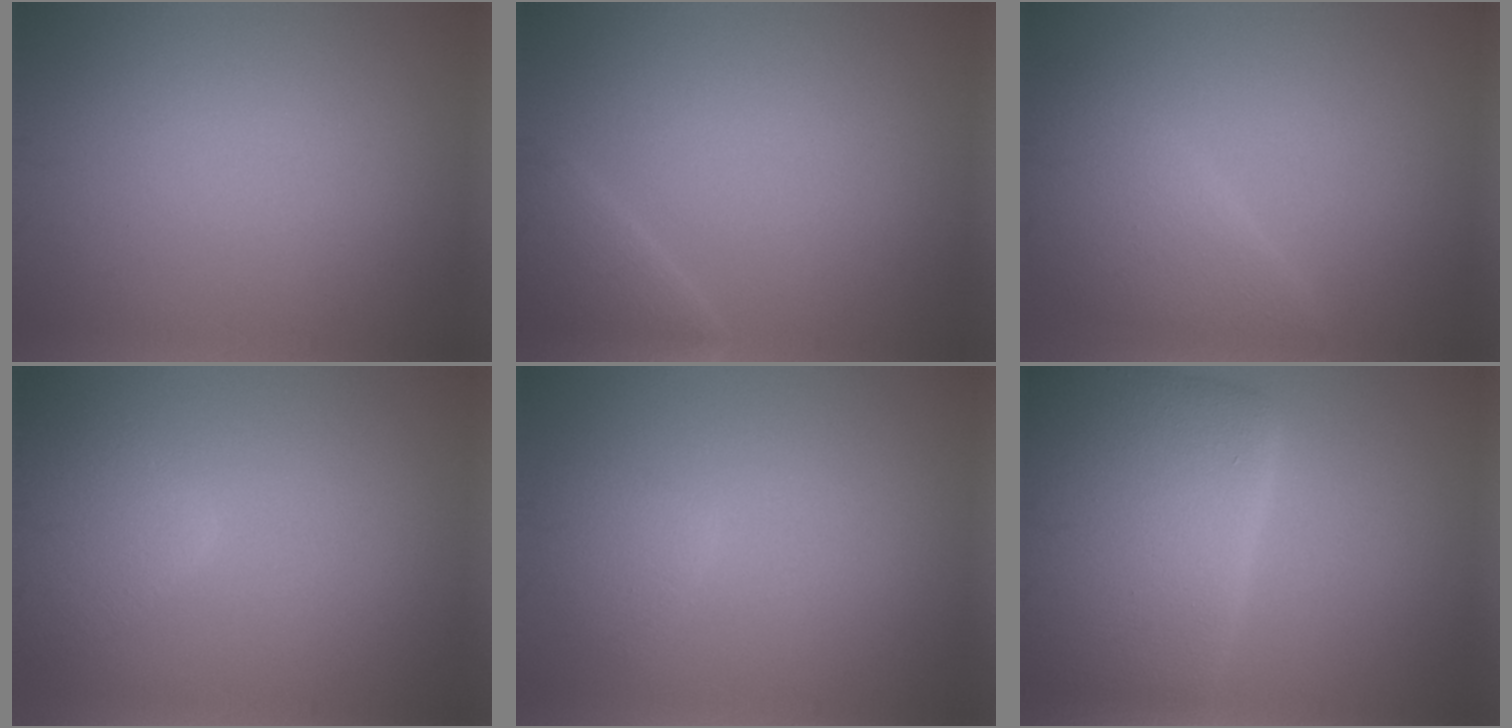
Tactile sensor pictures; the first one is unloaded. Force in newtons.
{"total": 2.2, "press": 2.2, "slide": 0.1}
{"total": 4.2, "press": 4.2, "slide": 0.4}
{"total": 3.5, "press": 3.5, "slide": 0.2}
{"total": 1.7, "press": 1.7, "slide": 0.2}
{"total": 12.4, "press": 12.3, "slide": 0.6}